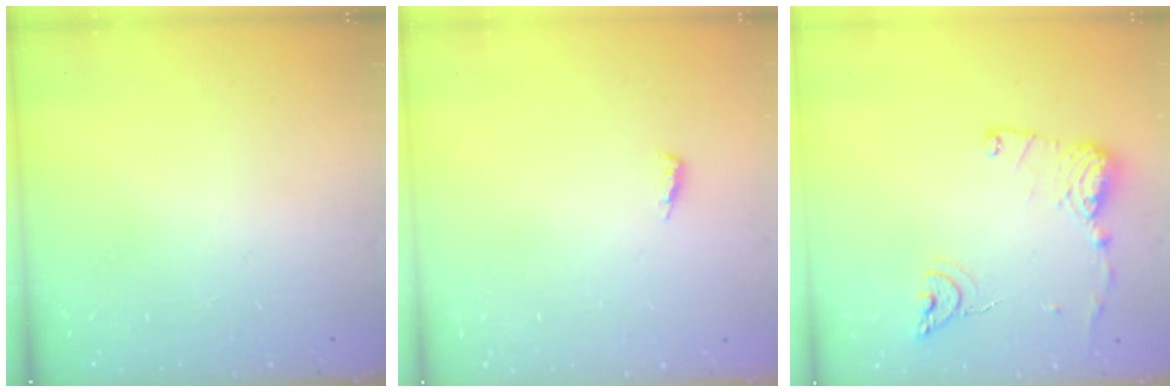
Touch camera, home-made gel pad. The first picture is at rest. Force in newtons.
{"total": 4.2, "press": 4.2, "slide": 0.6}
{"total": 12.7, "press": 12.6, "slide": 1.4}